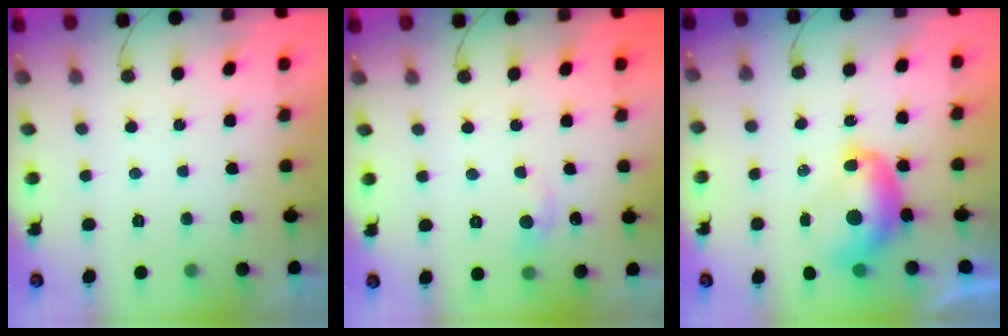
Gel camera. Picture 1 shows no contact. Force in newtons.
{"total": 4.4, "press": 4.3, "slide": 0.6}
{"total": 9.5, "press": 9.5, "slide": 1.1}